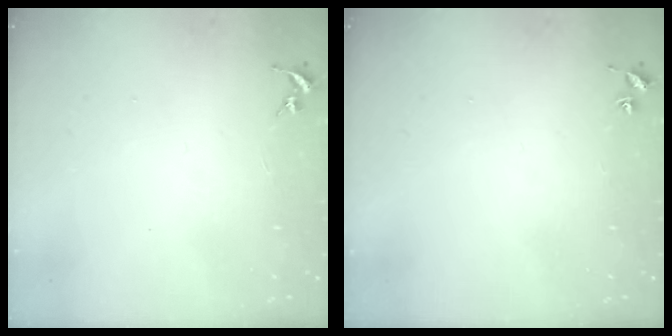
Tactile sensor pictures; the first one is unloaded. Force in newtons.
{"total": 1.8, "press": 1.8, "slide": 0.2}